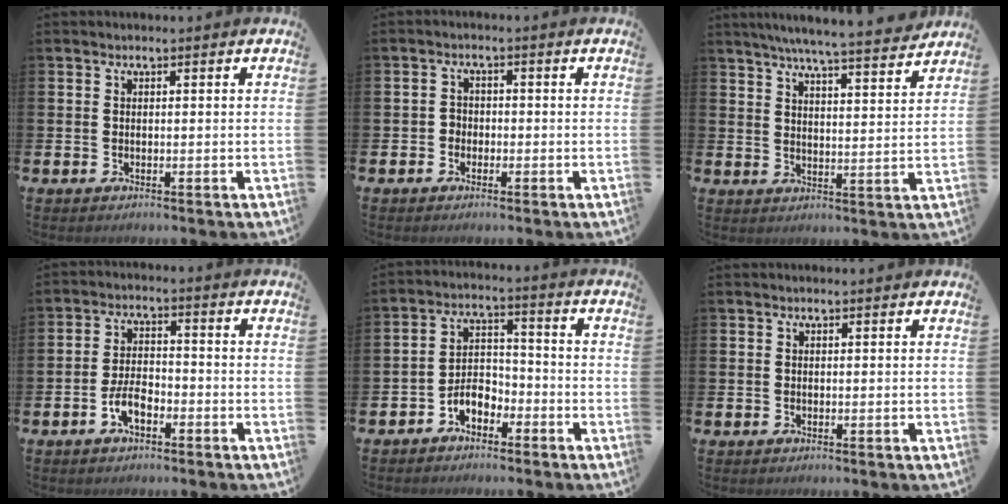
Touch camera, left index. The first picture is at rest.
{"total": 1.8, "force": [-1.0, 1.4, 0.3], "torque": [-0.002, 0.003, -0.026]}
{"total": 6.7, "force": [6.3, -0.3, 2.1], "torque": [-0.046, -0.044, 0.107]}
{"total": 4.0, "force": [-2.1, 1.9, 2.9], "torque": [-0.058, 0.006, -0.040]}
{"total": 4.3, "force": [-2.9, 2.5, 2.0], "torque": [-0.037, 0.011, -0.058]}
{"total": 0.0}